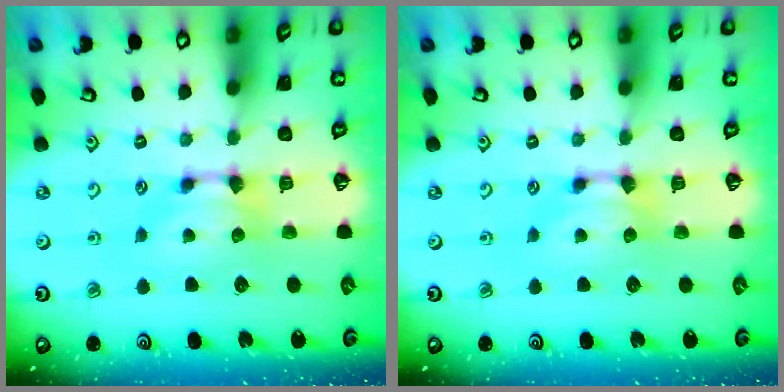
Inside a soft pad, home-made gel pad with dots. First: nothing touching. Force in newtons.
{"total": 0.0}